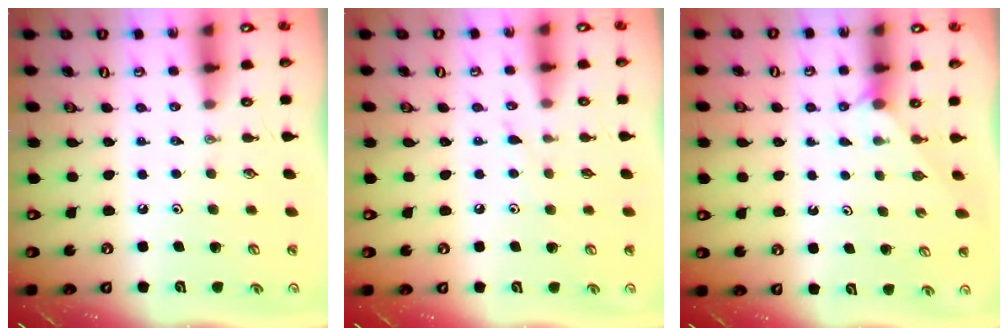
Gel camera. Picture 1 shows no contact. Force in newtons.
{"total": 5.0, "press": 5.0, "slide": 0.5}
{"total": 3.0, "press": 2.9, "slide": 0.3}